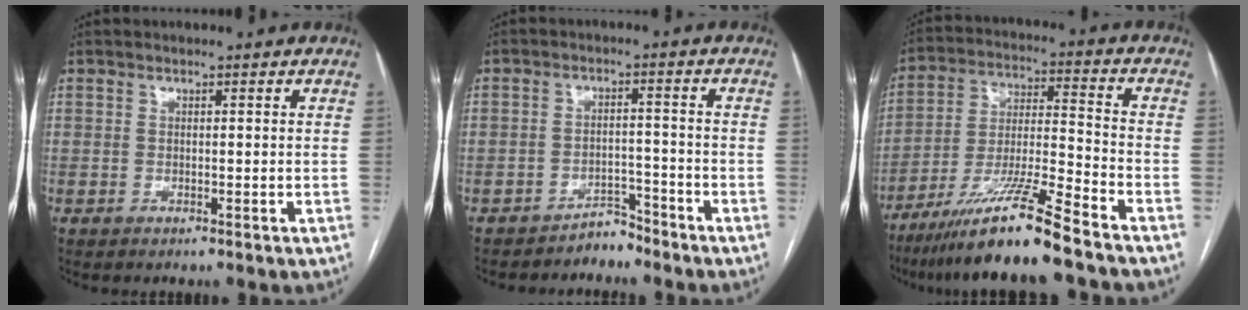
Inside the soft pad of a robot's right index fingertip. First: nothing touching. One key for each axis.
{"total": 3.3, "fx": -3.0, "fy": 1.2, "fz": -0.1, "tx": 0.009, "ty": 0.001, "tz": -0.048}
{"total": 14.4, "fx": -11.2, "fy": -1.2, "fz": 8.9, "tx": -0.163, "ty": -0.018, "tz": -0.201}